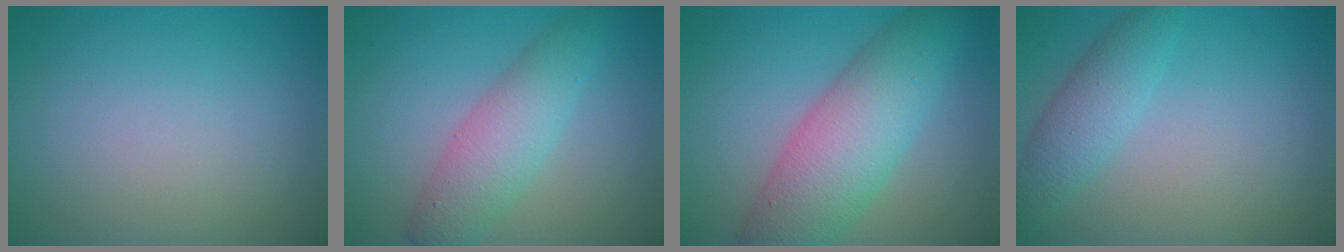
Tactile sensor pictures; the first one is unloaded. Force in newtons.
{"total": 4.7, "press": 4.7, "slide": 0.1}
{"total": 8.1, "press": 8.0, "slide": 0.2}
{"total": 3.0, "press": 3.0, "slide": 0.2}